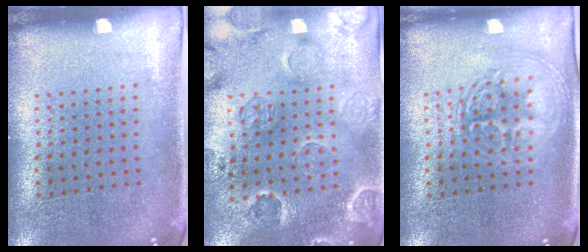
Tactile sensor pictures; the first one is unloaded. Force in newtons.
{"total": 2.5, "press": 2.2, "slide": 1.1}
{"total": 2.6, "press": 2.6, "slide": 0.2}